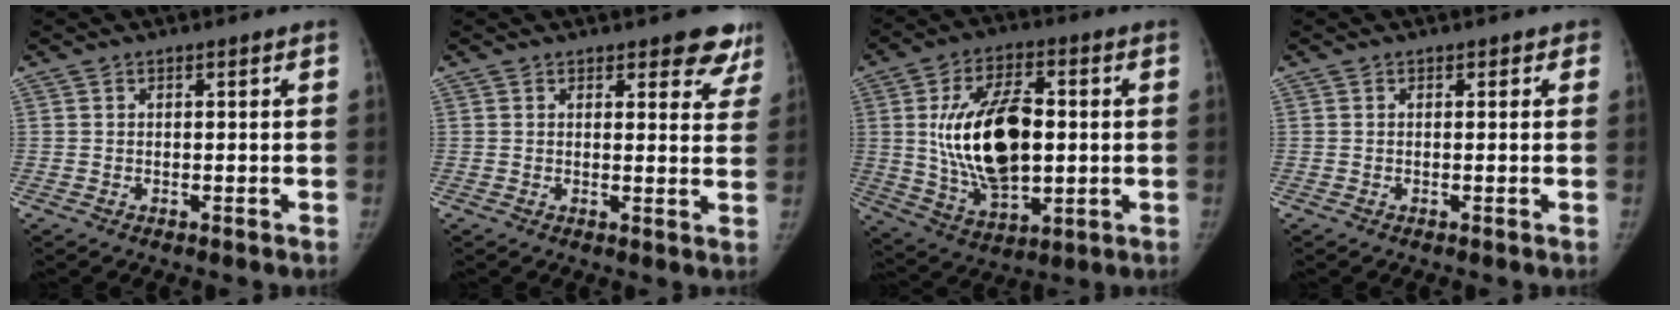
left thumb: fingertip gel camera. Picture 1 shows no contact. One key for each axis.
{"total": 7.1, "fx": 5.7, "fy": 3.0, "fz": 3.1, "tx": 0.015, "ty": -0.030, "tz": 0.052}
{"total": 19.4, "fx": 1.3, "fy": 10.6, "fz": 16.2, "tx": -0.261, "ty": -0.005, "tz": 0.033}
{"total": 0.7, "fx": 0.3, "fy": 0.6, "fz": 0.2, "tx": 0.017, "ty": 0.001, "tz": -0.002}